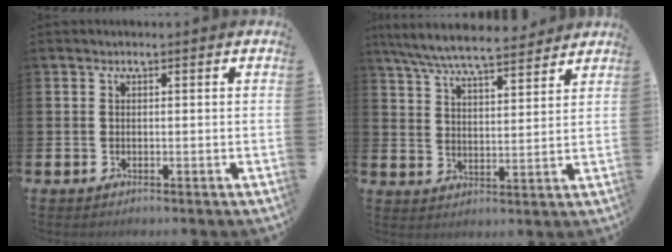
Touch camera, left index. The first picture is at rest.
{"total": 7.5, "force": [7.1, 0.8, 2.4], "torque": [-0.073, -0.036, 0.127]}